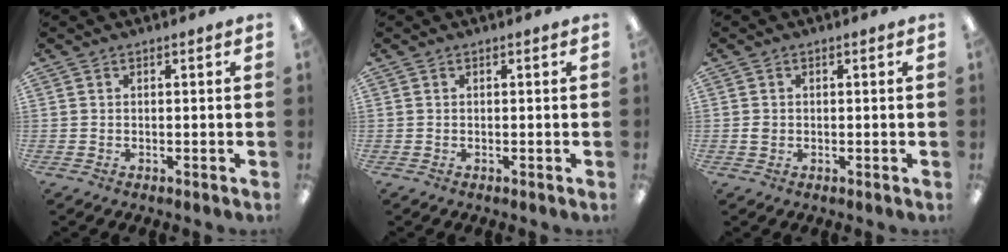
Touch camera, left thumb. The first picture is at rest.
{"total": 0.0}
{"total": 1.3, "force": [0.0, 1.2, 0.6], "torque": [-0.011, 0.004, -0.001]}